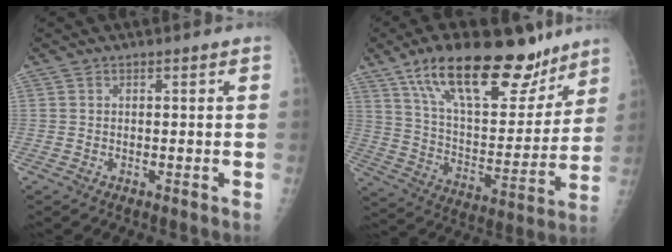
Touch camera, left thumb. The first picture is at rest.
{"total": 25.3, "force": [16.8, 10.4, 15.8], "torque": [-0.208, -0.058, 0.276]}